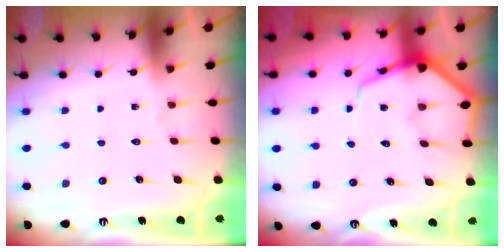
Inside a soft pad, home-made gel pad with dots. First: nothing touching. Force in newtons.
{"total": 7.7, "press": 7.6, "slide": 0.8}